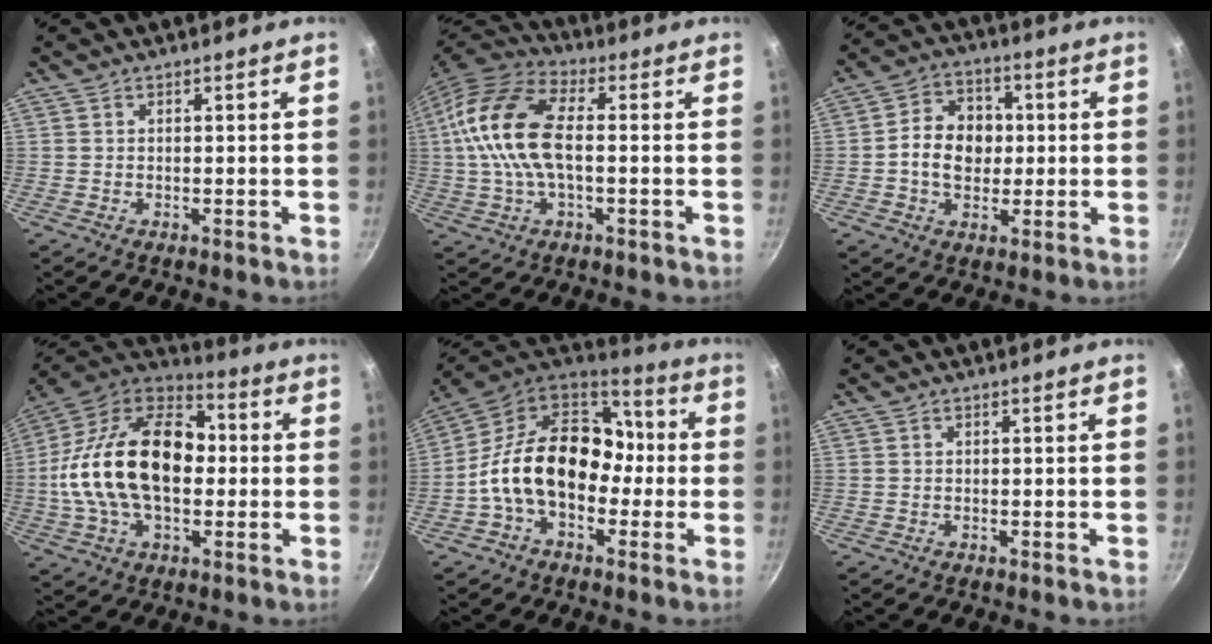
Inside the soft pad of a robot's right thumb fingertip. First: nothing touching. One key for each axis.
{"total": 16.0, "fx": 0.6, "fy": 8.3, "fz": 13.7, "tx": -0.265, "ty": 0.031, "tz": -0.006}
{"total": 9.9, "fx": -0.1, "fy": 7.9, "fz": 6.0, "tx": -0.072, "ty": 0.012, "tz": -0.013}
{"total": 25.9, "fx": -0.1, "fy": 16.2, "fz": 20.3, "tx": -0.346, "ty": 0.043, "tz": -0.016}
{"total": 20.0, "fx": -1.9, "fy": 14.1, "fz": 14.1, "tx": -0.197, "ty": 0.053, "tz": -0.048}
{"total": 0.0}